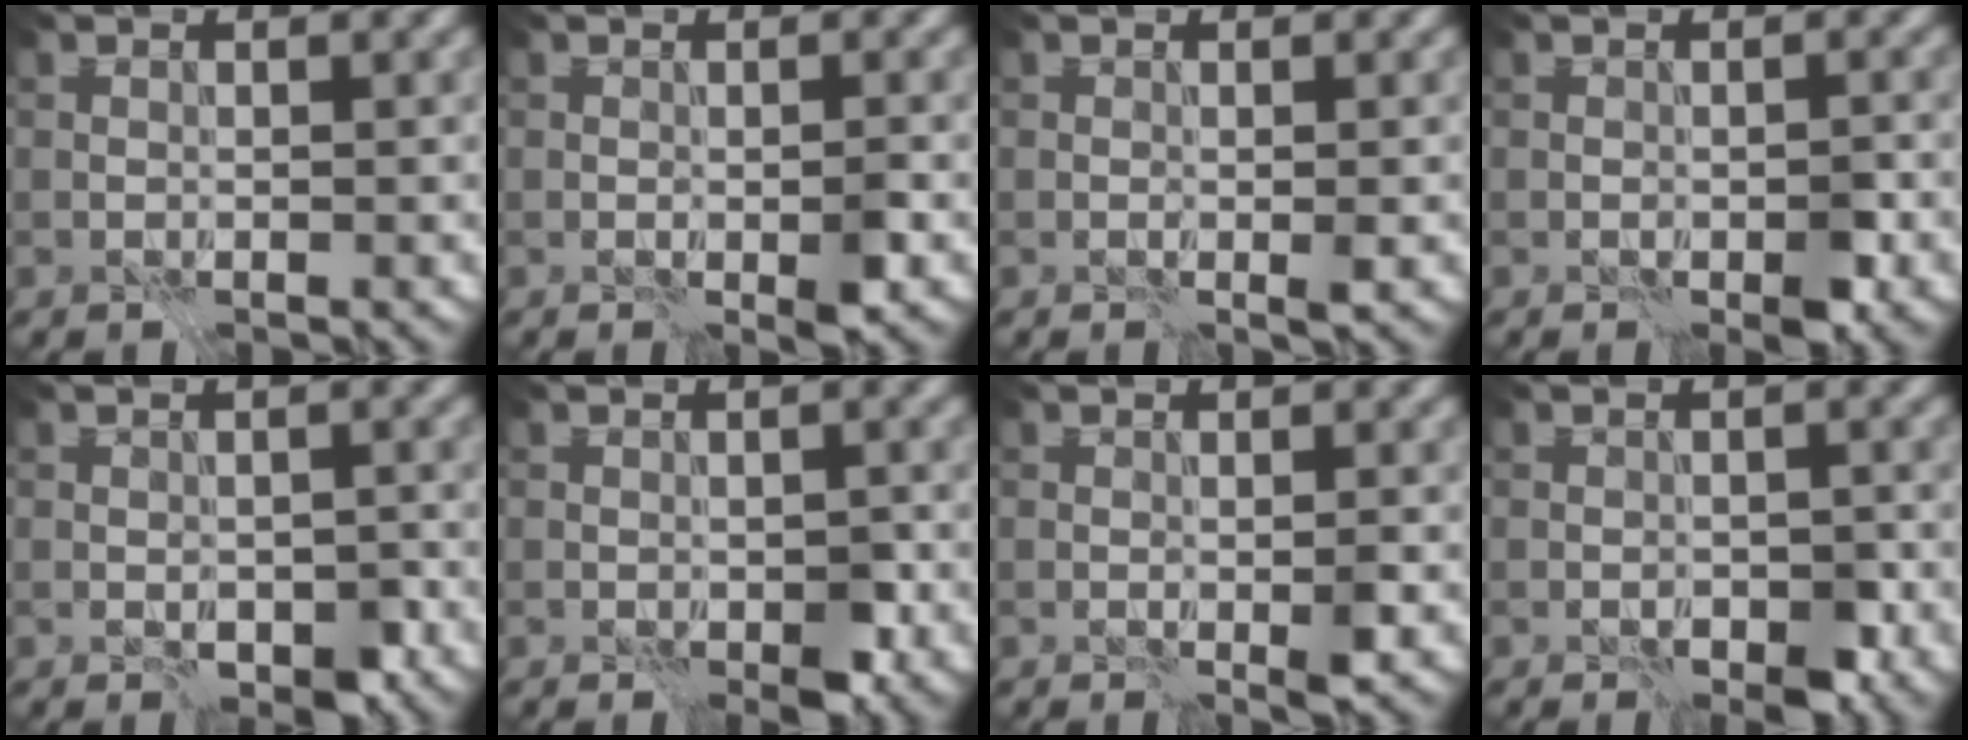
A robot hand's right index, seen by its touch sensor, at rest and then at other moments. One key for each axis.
{"total": 1.8, "fx": -0.9, "fy": 0.5, "fz": 1.5, "tx": -0.028, "ty": -0.005, "tz": -0.013}
{"total": 0.8, "fx": -0.3, "fy": 0.1, "fz": 0.7, "tx": -0.012, "ty": -0.002, "tz": -0.005}
{"total": 2.1, "fx": -1.0, "fy": 0.9, "fz": 1.7, "tx": -0.026, "ty": -0.005, "tz": -0.014}
{"total": 2.9, "fx": -1.4, "fy": 1.6, "fz": 2.1, "tx": -0.021, "ty": -0.004, "tz": -0.022}
{"total": 2.3, "fx": -0.8, "fy": 1.2, "fz": 1.8, "tx": -0.025, "ty": -0.006, "tz": -0.013}
{"total": 1.5, "fx": -0.6, "fy": 0.3, "fz": 1.3, "tx": -0.022, "ty": -0.005, "tz": -0.010}
{"total": 2.9, "fx": -1.4, "fy": 1.5, "fz": 2.1, "tx": -0.025, "ty": -0.005, "tz": -0.023}